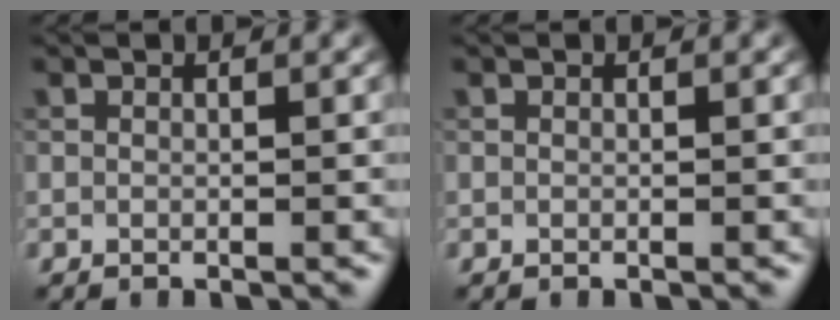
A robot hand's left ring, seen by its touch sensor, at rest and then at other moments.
{"total": 0.0}